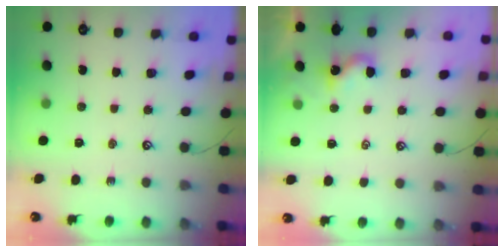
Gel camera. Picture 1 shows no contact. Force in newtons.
{"total": 1.6, "press": 1.6, "slide": 0.2}